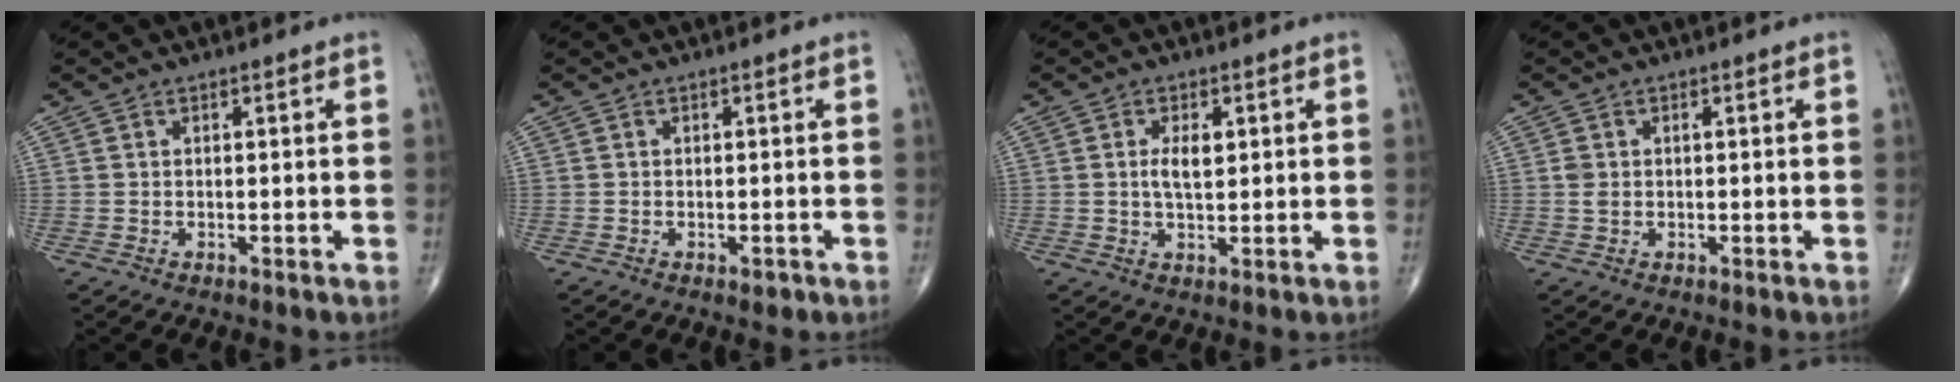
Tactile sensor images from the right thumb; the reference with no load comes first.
{"total": 1.0, "force": [-0.5, 0.5, 0.6], "torque": [-0.005, 0.000, -0.006]}
{"total": 3.9, "force": [0.8, 1.9, 3.3], "torque": [-0.057, -0.005, 0.014]}
{"total": 1.5, "force": [0.1, 1.0, 1.1], "torque": [-0.029, 0.010, 0.005]}